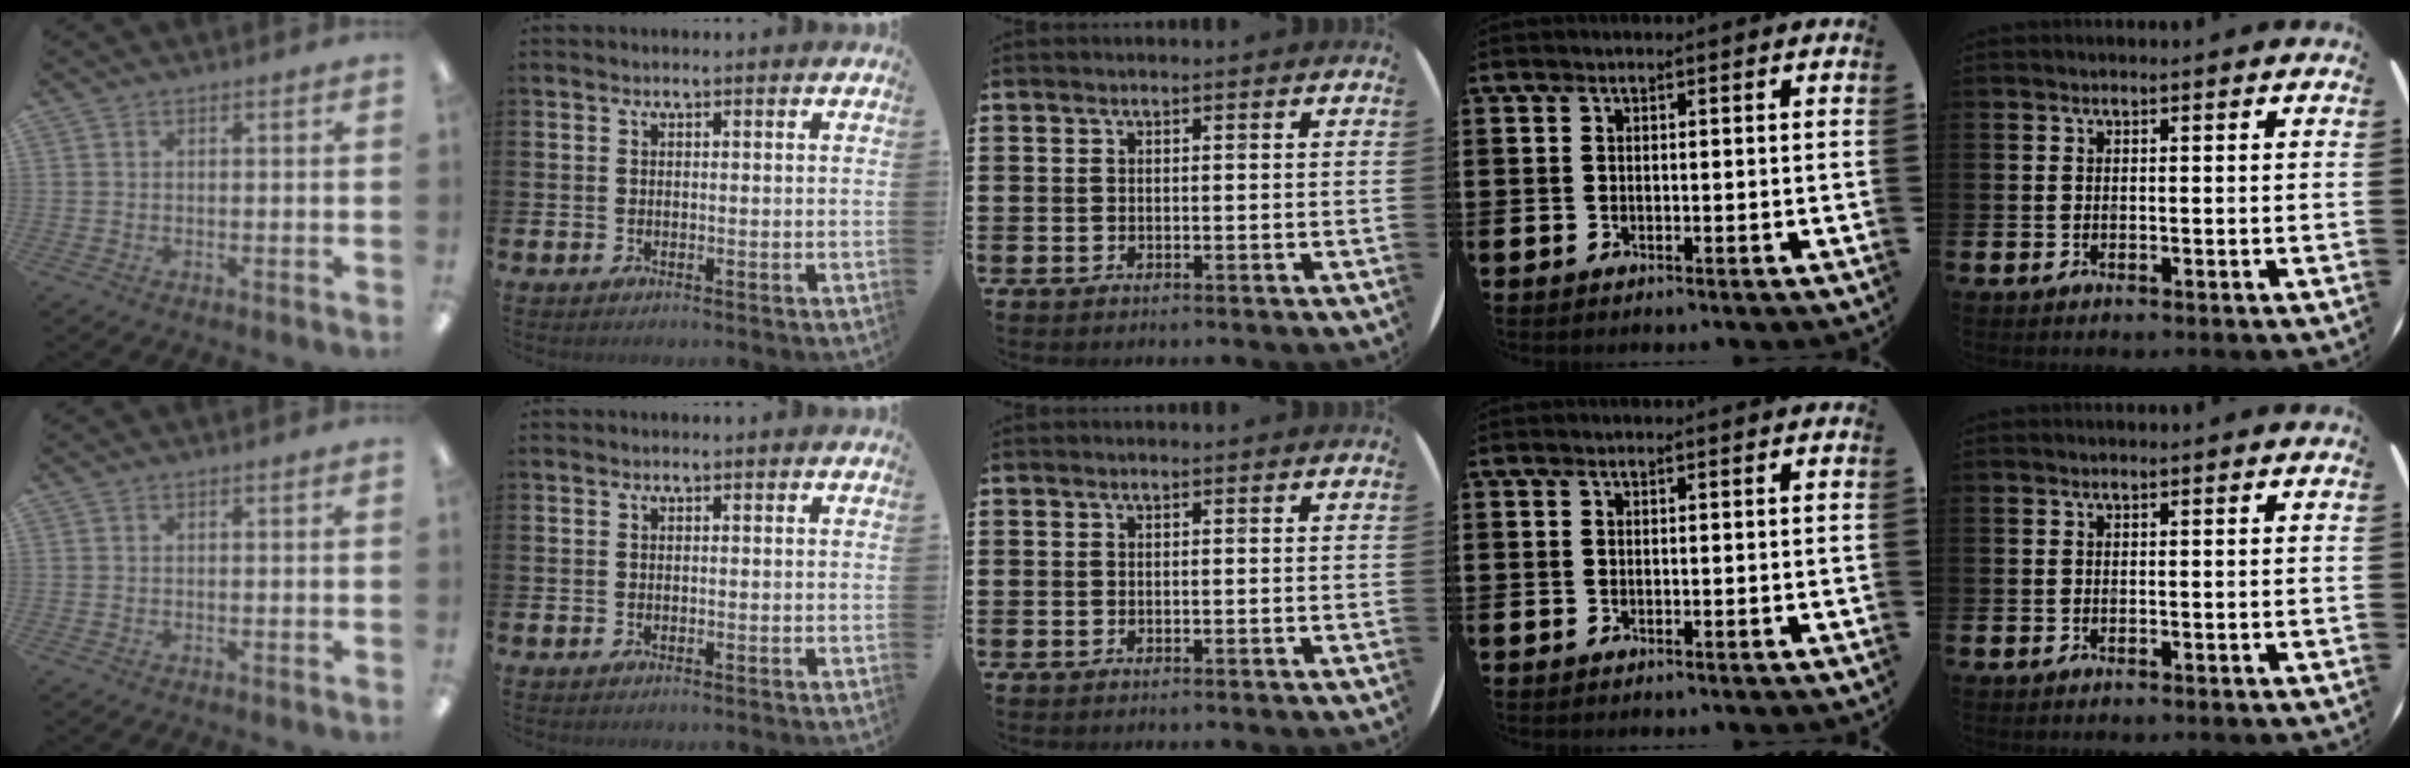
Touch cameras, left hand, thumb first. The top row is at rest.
{}